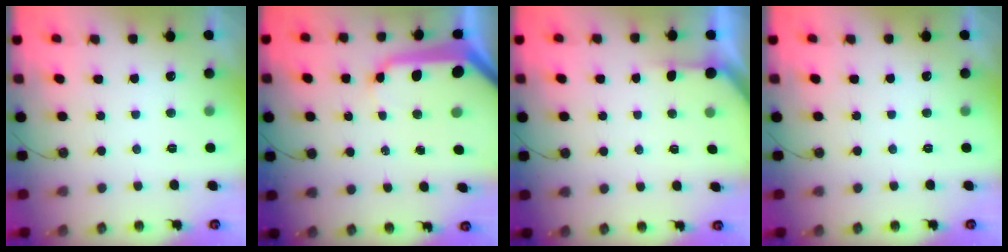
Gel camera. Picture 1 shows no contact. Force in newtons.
{"total": 17.1, "press": 17.0, "slide": 1.7}
{"total": 1.6, "press": 1.6, "slide": 0.2}
{"total": 0.0}